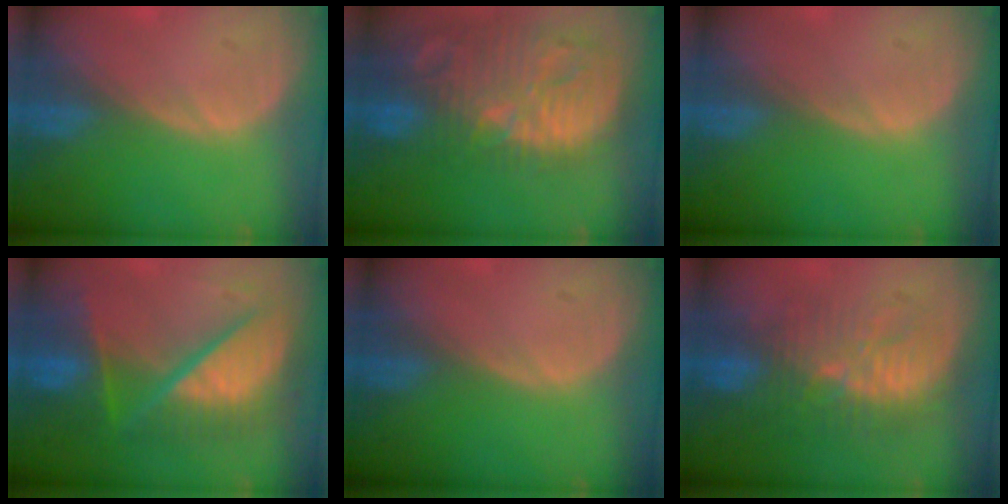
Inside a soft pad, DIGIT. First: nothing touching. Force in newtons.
{"total": 14.6, "press": 12.6, "slide": 7.3}
{"total": 0.0}
{"total": 11.0, "press": 11.0, "slide": 1.3}
{"total": 0.0}
{"total": 9.4, "press": 9.1, "slide": 2.2}